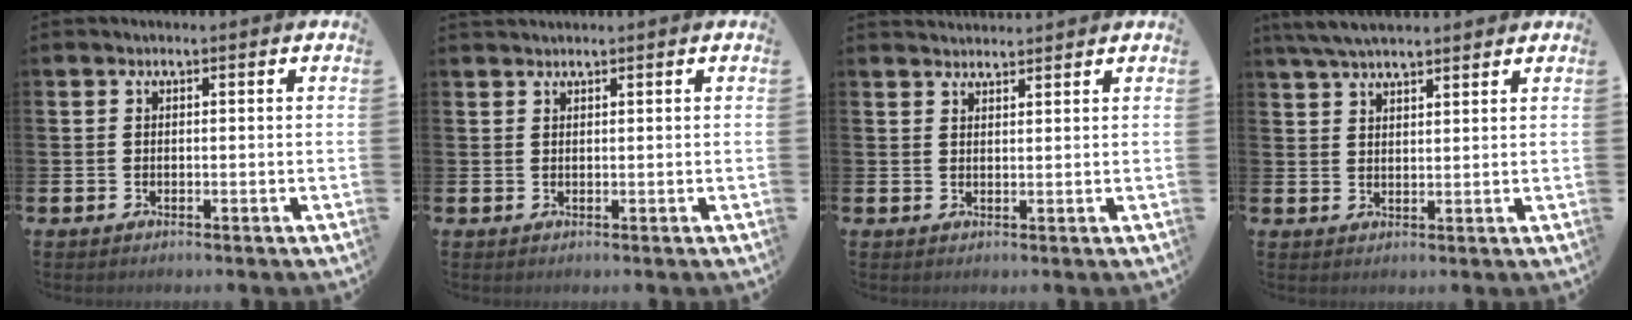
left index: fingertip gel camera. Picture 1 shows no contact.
{"total": 0.9, "force": [0.9, 0.0, 0.0], "torque": [0.003, 0.000, 0.016]}
{"total": 2.1, "force": [2.1, 0.3, -0.1], "torque": [0.001, -0.009, 0.039]}
{"total": 5.0, "force": [4.6, 0.9, 1.8], "torque": [-0.042, -0.012, 0.085]}